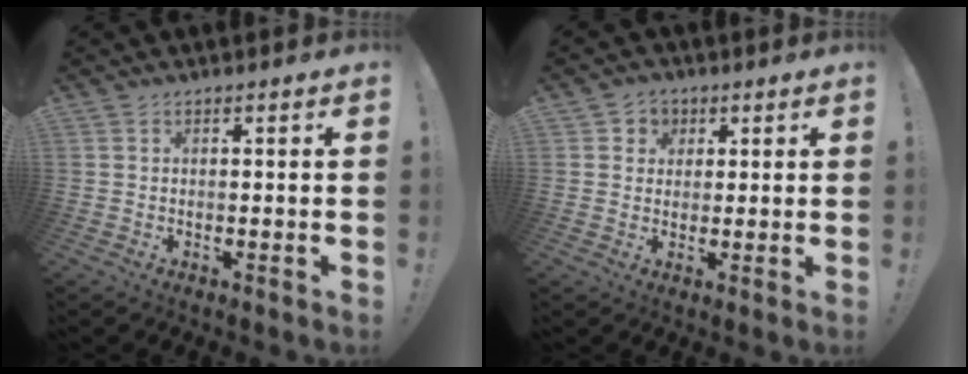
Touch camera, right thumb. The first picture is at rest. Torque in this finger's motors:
{"motor_torque": [-0.08, 0.86, 0.41, 0.21, 0.05]}